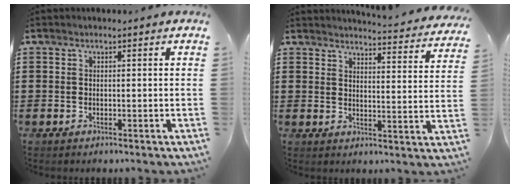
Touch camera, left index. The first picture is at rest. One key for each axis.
{"total": 3.9, "fx": 3.8, "fy": -0.3, "fz": 0.5, "tx": -0.012, "ty": -0.036, "tz": 0.061}